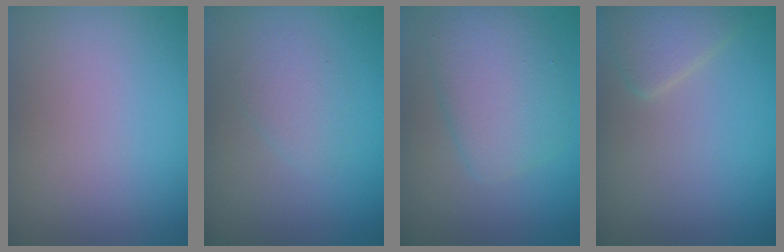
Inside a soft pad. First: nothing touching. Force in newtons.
{"total": 1.6, "press": 1.6, "slide": 0.1}
{"total": 4.4, "press": 4.4, "slide": 0.1}
{"total": 2.3, "press": 2.3, "slide": 0.0}